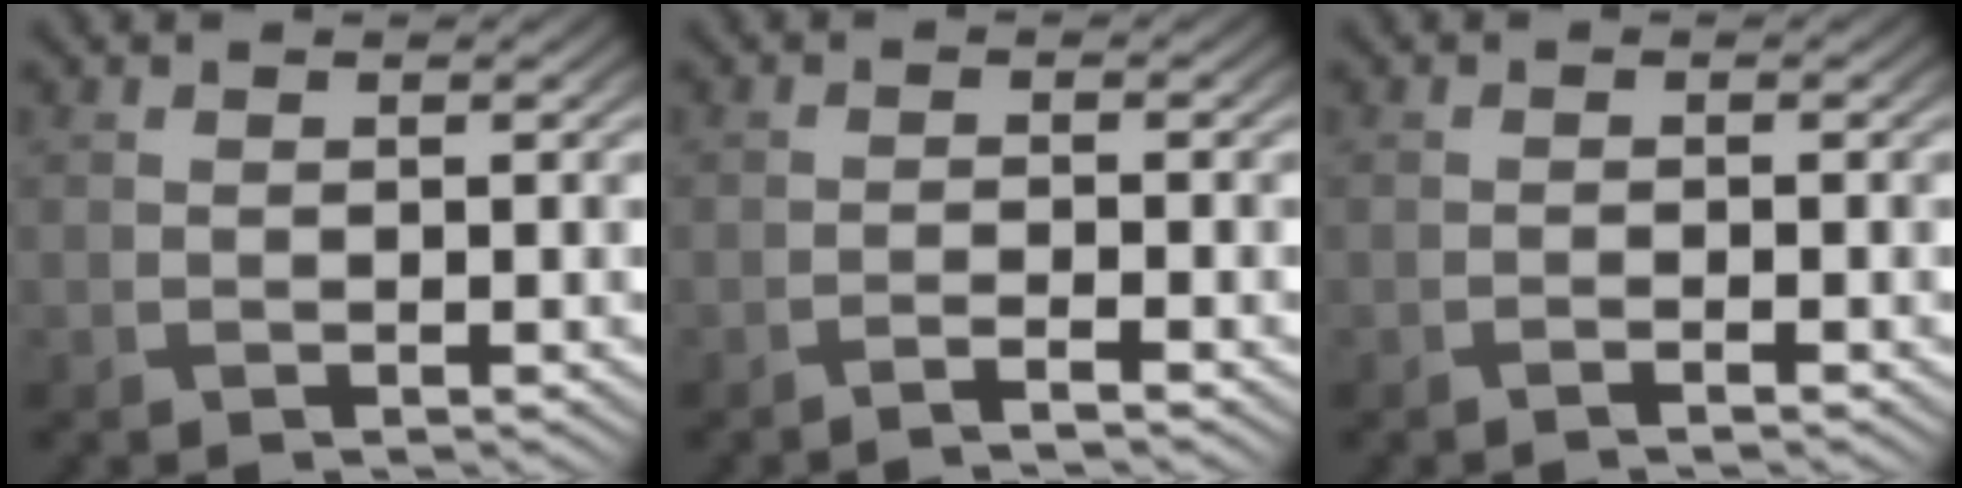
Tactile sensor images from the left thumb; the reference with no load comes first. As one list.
[{"total": 1.8, "force": [-1.2, 0.2, 1.3], "torque": [-0.014, 0.002, -0.034]}, {"total": 0.9, "force": [-0.5, 0.1, 0.7], "torque": [-0.011, 0.001, -0.013]}]